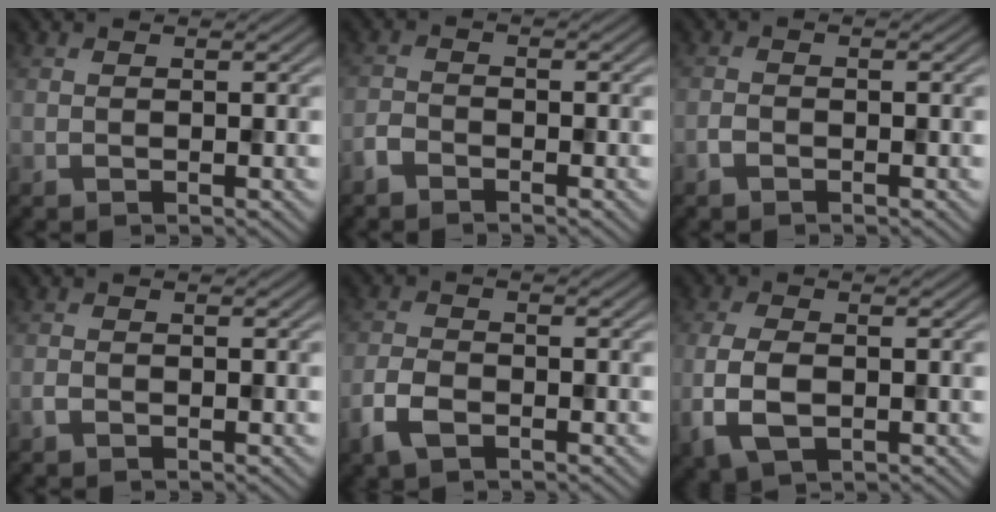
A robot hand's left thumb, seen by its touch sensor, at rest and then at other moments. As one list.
[{"total": 2.0, "force": [-1.7, 0.8, 0.7], "torque": [-0.014, 0.001, -0.042]}, {"total": 1.2, "force": [-0.9, 0.6, 0.5], "torque": [-0.010, 0.001, -0.020]}, {"total": 0.8, "force": [-0.6, 0.4, 0.4], "torque": [-0.009, 0.001, -0.012]}, {"total": 3.9, "force": [-2.2, 2.0, 2.5], "torque": [-0.056, -0.005, -0.052]}, {"total": 5.4, "force": [-1.3, 3.0, 4.3], "torque": [-0.111, -0.009, -0.025]}]